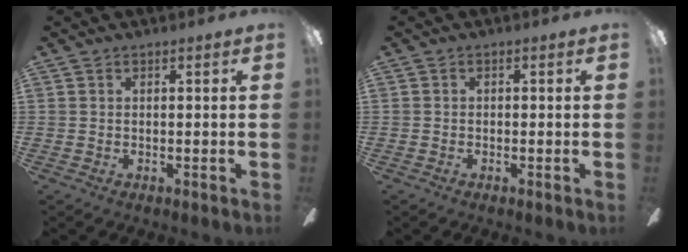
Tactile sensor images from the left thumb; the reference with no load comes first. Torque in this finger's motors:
{"motor_torque": [0.20, -0.27, 0.00, 0.02, -0.03]}